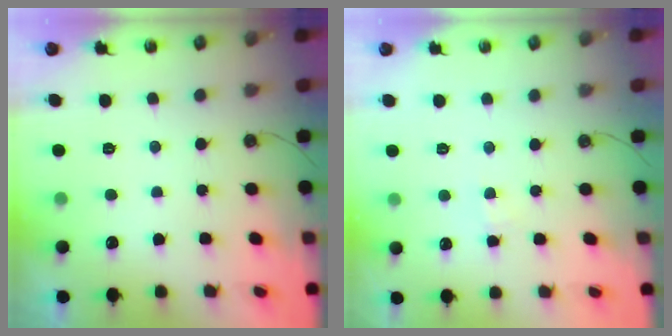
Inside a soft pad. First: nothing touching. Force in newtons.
{"total": 2.5, "press": 2.4, "slide": 0.4}